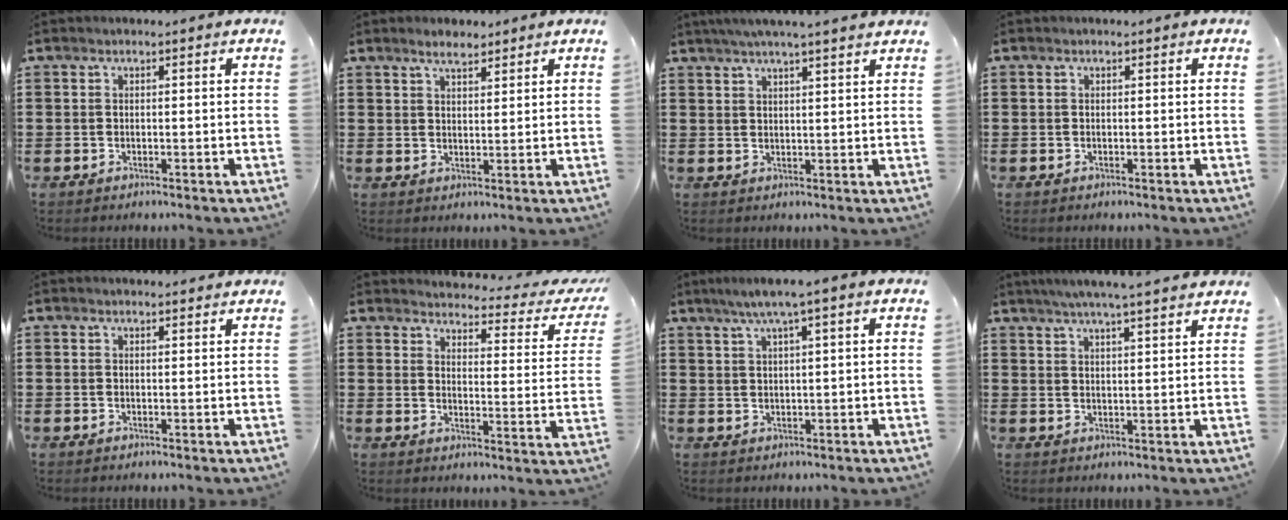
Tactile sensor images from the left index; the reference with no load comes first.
{"total": 2.9, "force": [2.5, 0.7, 1.3], "torque": [-0.031, 0.004, 0.046]}
{"total": 3.7, "force": [3.2, -0.6, 1.6], "torque": [-0.041, -0.007, 0.057]}
{"total": 0.0}
{"total": 1.0, "force": [1.0, 0.0, 0.2], "torque": [-0.005, -0.001, 0.019]}
{"total": 3.0, "force": [2.8, 0.2, 1.0], "torque": [-0.032, -0.028, 0.039]}
{"total": 3.6, "force": [1.8, -0.1, 3.1], "torque": [-0.063, 0.000, 0.030]}
{"total": 4.7, "force": [4.2, -0.6, 2.0], "torque": [-0.051, -0.015, 0.072]}